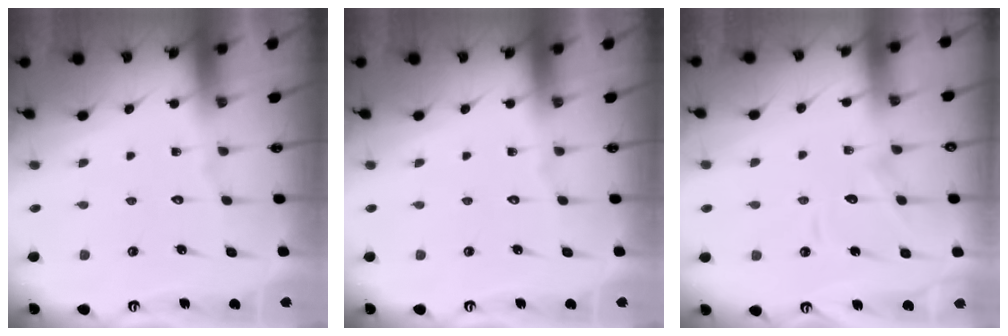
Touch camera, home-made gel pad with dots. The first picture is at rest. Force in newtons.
{"total": 0.0}
{"total": 8.6, "press": 8.5, "slide": 0.7}